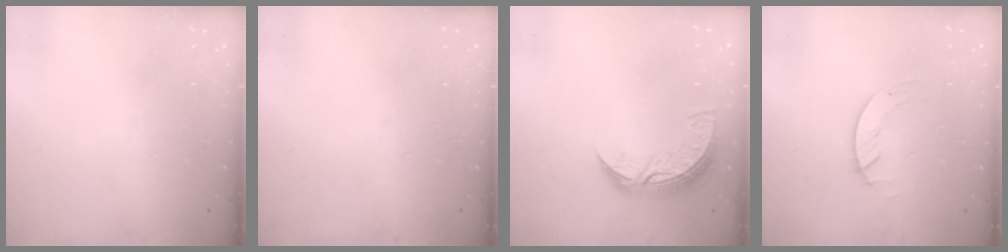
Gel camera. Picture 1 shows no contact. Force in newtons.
{"total": 0.0}
{"total": 7.9, "press": 7.9, "slide": 0.6}
{"total": 1.3, "press": 1.2, "slide": 0.1}